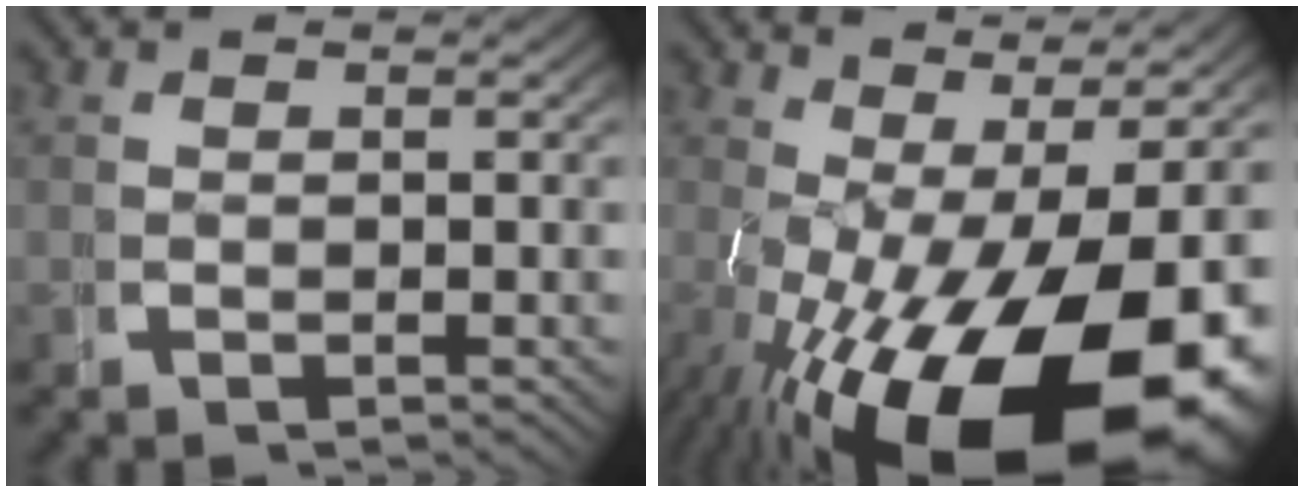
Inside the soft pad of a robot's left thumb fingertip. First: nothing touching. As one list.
[{"total": 17.5, "force": [-3.7, 9.5, 14.2], "torque": [-0.238, -0.074, -0.013]}]